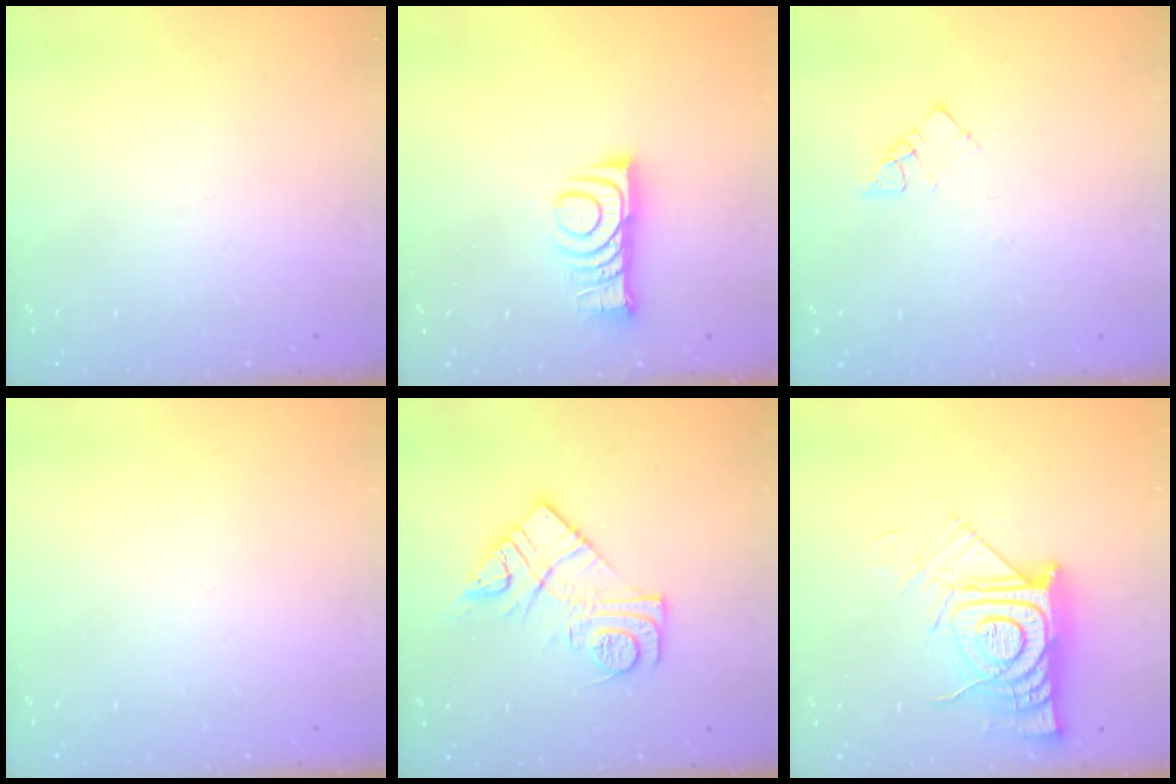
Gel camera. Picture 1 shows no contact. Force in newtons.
{"total": 9.3, "press": 9.3, "slide": 0.7}
{"total": 4.5, "press": 4.5, "slide": 0.4}
{"total": 0.0}
{"total": 12.9, "press": 12.8, "slide": 0.9}
{"total": 14.2, "press": 14.2, "slide": 1.1}